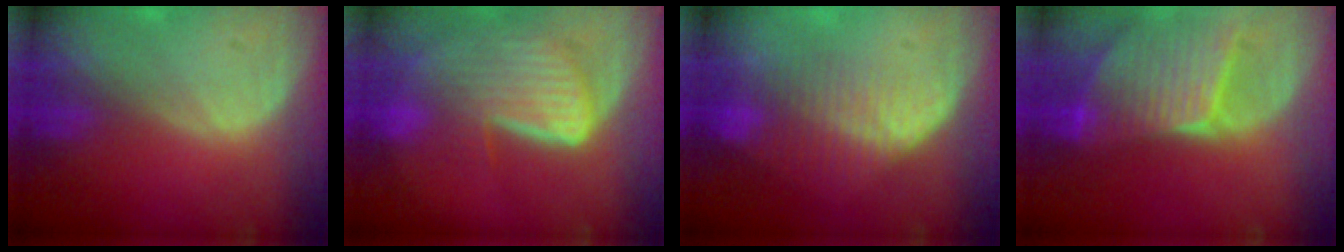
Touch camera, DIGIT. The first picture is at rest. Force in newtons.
{"total": 9.0, "press": 7.9, "slide": 4.2}
{"total": 8.1, "press": 7.0, "slide": 4.0}
{"total": 9.3, "press": 8.2, "slide": 4.4}